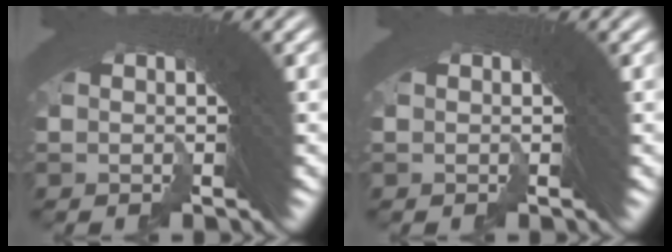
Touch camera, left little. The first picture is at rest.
{"total": 0.0}